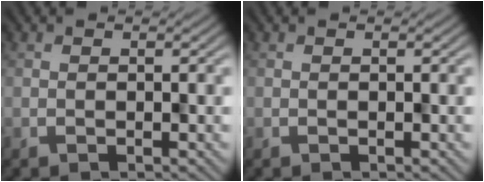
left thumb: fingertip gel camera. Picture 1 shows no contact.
{"total": 0.0}